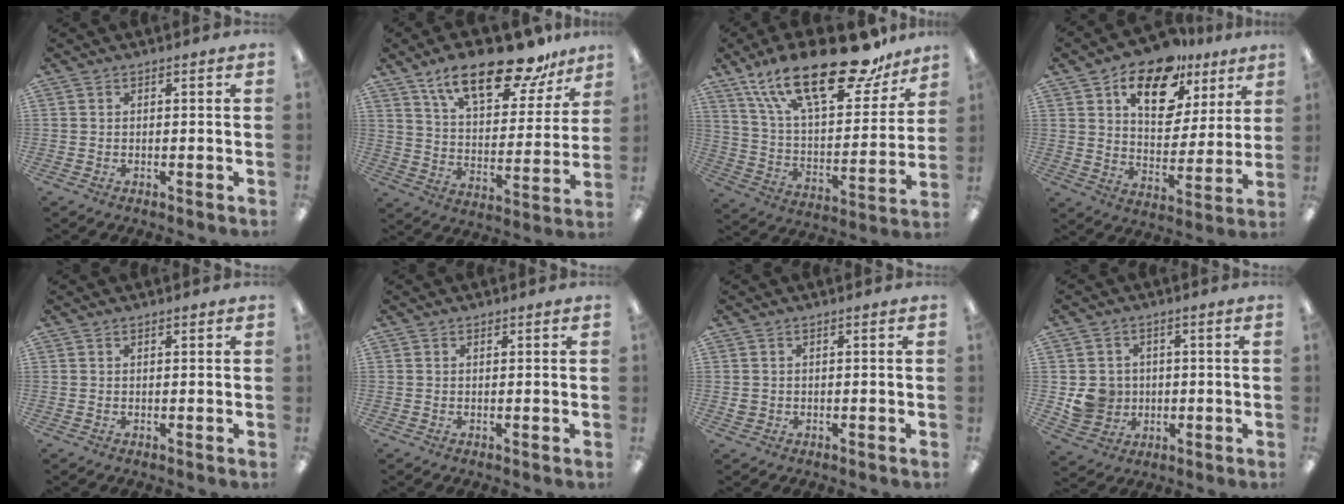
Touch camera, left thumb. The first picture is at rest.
{"total": 19.9, "force": [14.5, 6.9, 11.6], "torque": [-0.191, -0.083, 0.246]}
{"total": 27.6, "force": [18.5, 10.2, 17.8], "torque": [-0.291, -0.106, 0.312]}
{"total": 15.5, "force": [10.0, 8.6, 8.1], "torque": [-0.121, -0.050, 0.175]}
{"total": 1.1, "force": [0.8, 0.3, 0.7], "torque": [-0.016, 0.001, 0.014]}
{"total": 0.6, "force": [0.5, 0.3, 0.3], "torque": [-0.007, 0.002, 0.009]}
{"total": 1.4, "force": [0.5, 1.3, 0.4], "torque": [-0.010, 0.005, 0.007]}
{"total": 7.0, "force": [0.1, 6.9, 1.5], "torque": [-0.036, 0.011, 0.011]}